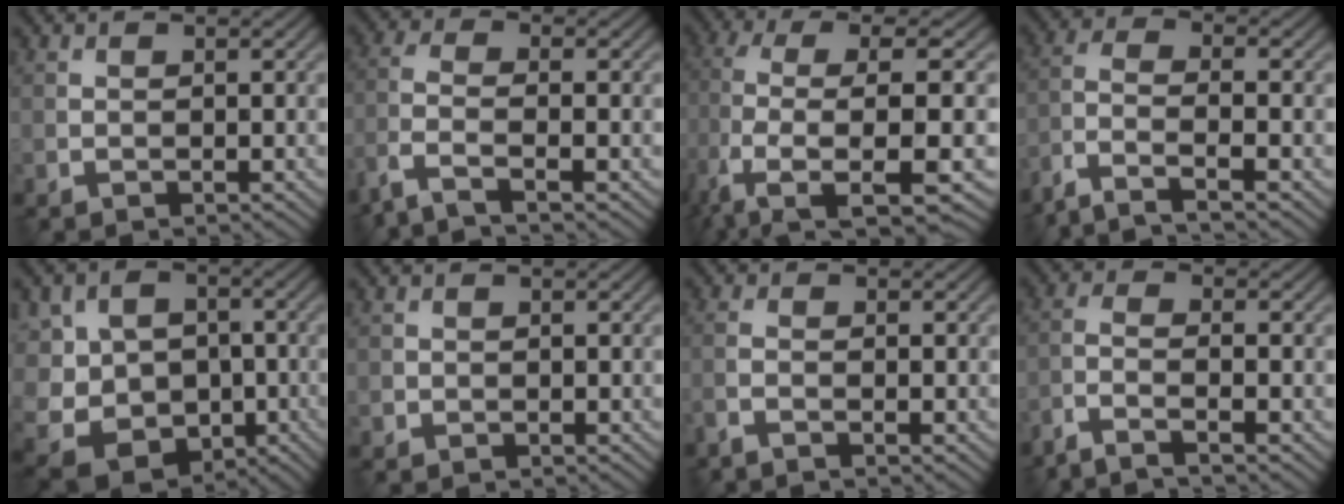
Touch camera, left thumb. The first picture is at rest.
{"total": 4.9, "force": [-3.2, 0.9, 3.5], "torque": [-0.076, -0.005, -0.082]}
{"total": 10.0, "force": [-1.1, 3.1, 9.5], "torque": [-0.187, 0.001, -0.020]}
{"total": 6.2, "force": [-4.5, 1.3, 4.1], "torque": [-0.078, -0.001, -0.102]}
{"total": 11.3, "force": [-2.1, 9.7, 5.3], "torque": [-0.155, -0.014, -0.043]}
{"total": 0.9, "force": [-0.3, 0.8, 0.1], "torque": [0.001, -0.005, -0.009]}
{"total": 1.8, "force": [-1.2, 0.2, 1.3], "torque": [-0.032, -0.002, -0.033]}
{"total": 4.0, "force": [-2.9, 0.5, 2.7], "torque": [-0.052, -0.001, -0.073]}